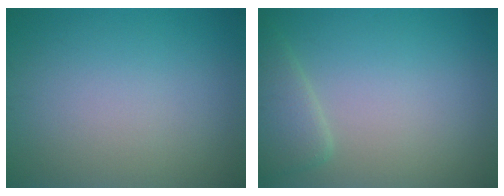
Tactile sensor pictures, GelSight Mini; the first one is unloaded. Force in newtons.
{"total": 2.6, "press": 2.6, "slide": 0.3}